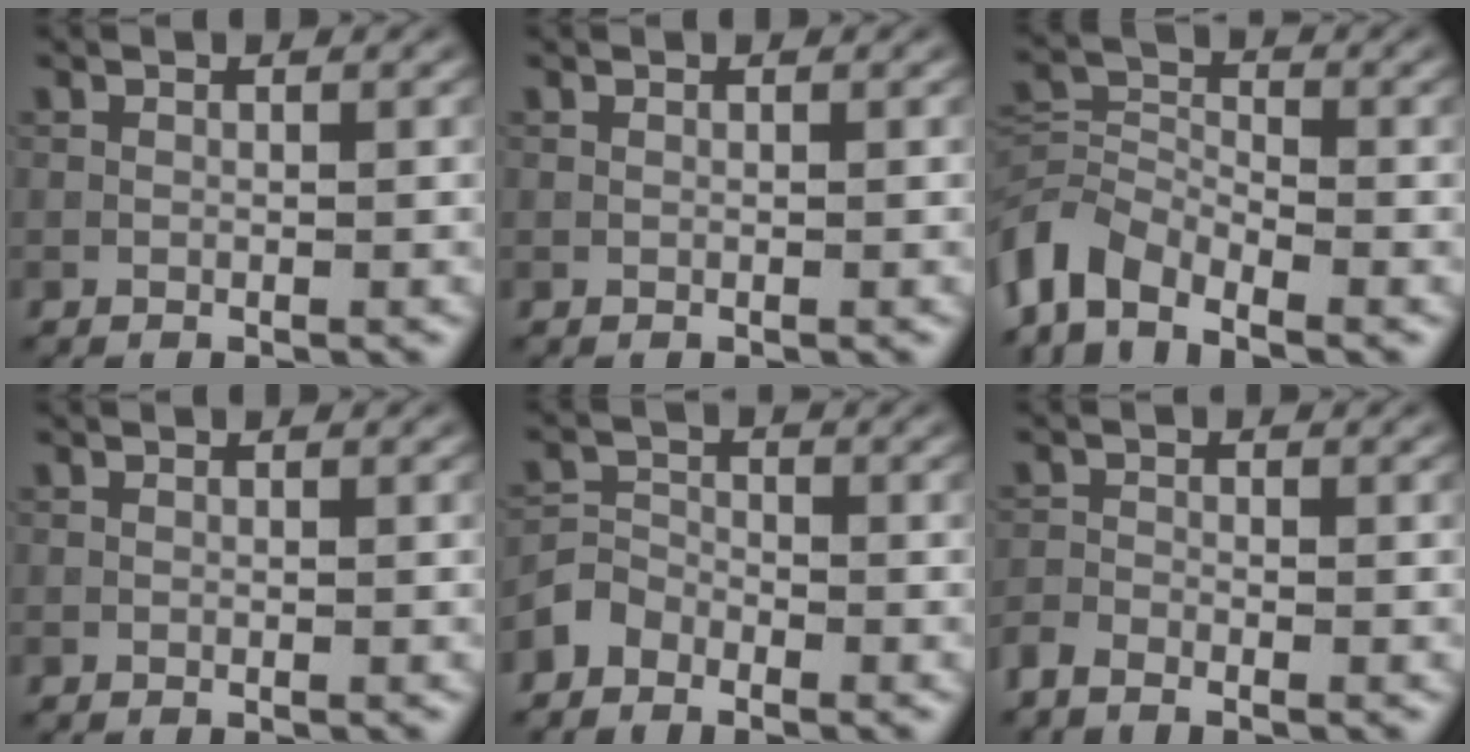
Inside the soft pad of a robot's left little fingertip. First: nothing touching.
{"total": 0.0}
{"total": 5.3, "force": [-4.0, 2.5, 2.5], "torque": [-0.047, -0.004, -0.094]}
{"total": 0.0}
{"total": 2.2, "force": [-1.9, 1.1, 0.2], "torque": [-0.005, 0.007, -0.047]}
{"total": 1.7, "force": [-1.6, 0.3, 0.5], "torque": [-0.014, -0.005, -0.043]}